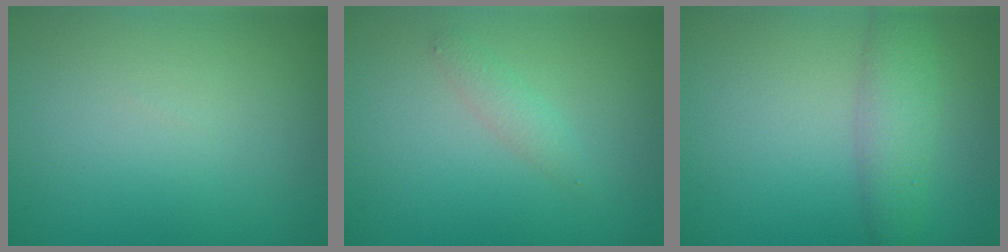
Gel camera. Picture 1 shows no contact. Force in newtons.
{"total": 1.3, "press": 1.3, "slide": 0.0}
{"total": 3.0, "press": 3.0, "slide": 0.0}